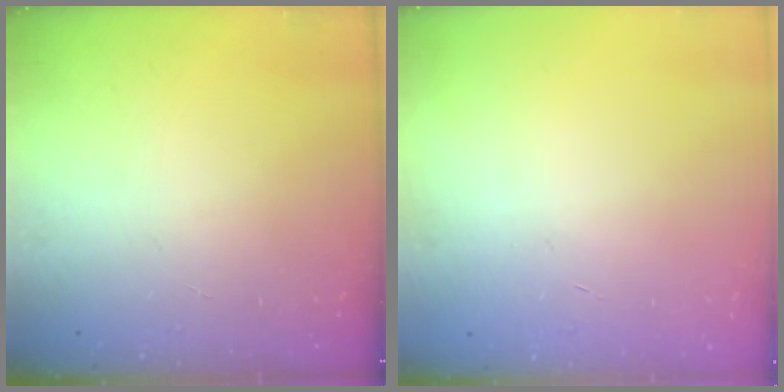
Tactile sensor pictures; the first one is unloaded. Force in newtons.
{"total": 0.6, "press": 0.5, "slide": 0.2}